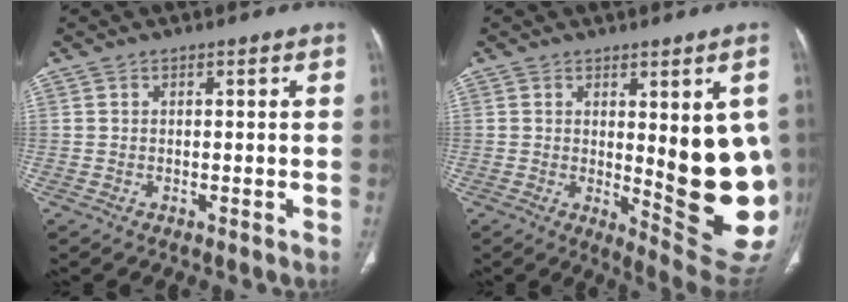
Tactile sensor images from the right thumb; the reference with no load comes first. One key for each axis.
{"total": 16.3, "fx": 0.3, "fy": 4.9, "fz": 15.6, "tx": -0.172, "ty": -0.036, "tz": 0.021}